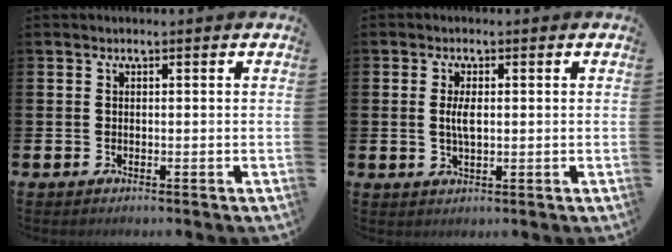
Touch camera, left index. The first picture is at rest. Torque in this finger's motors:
{"motor_torque": [0.72, 0.19, 0.10, 0.06]}